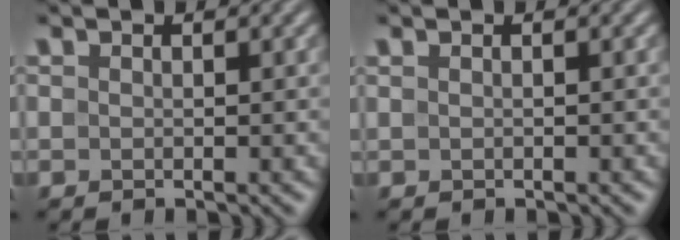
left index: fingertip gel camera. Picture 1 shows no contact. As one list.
[{"total": 0.0}]